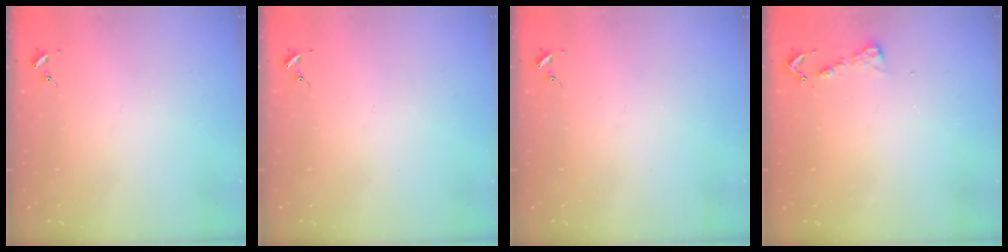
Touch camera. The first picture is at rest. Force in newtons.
{"total": 0.0}
{"total": 0.0}
{"total": 4.6, "press": 4.6, "slide": 0.4}